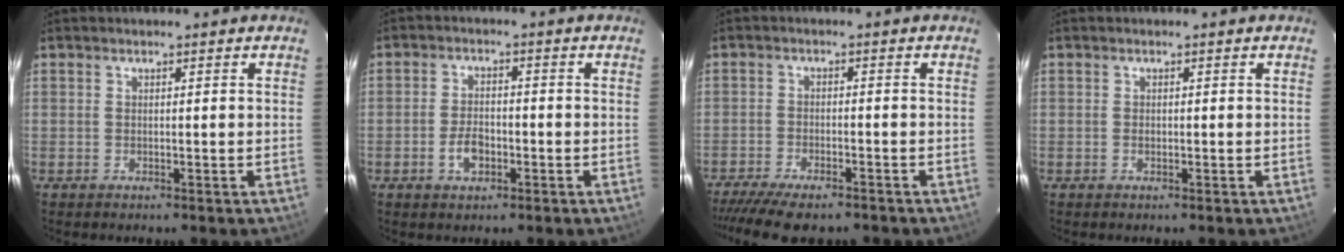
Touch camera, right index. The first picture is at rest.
{"total": 4.5, "force": [-1.9, 2.7, 3.2], "torque": [-0.066, 0.003, -0.031]}
{"total": 11.9, "force": [-9.9, 3.0, 5.9], "torque": [-0.137, -0.033, -0.163]}
{"total": 0.6, "force": [-0.1, 0.5, 0.2], "torque": [-0.003, -0.001, -0.001]}